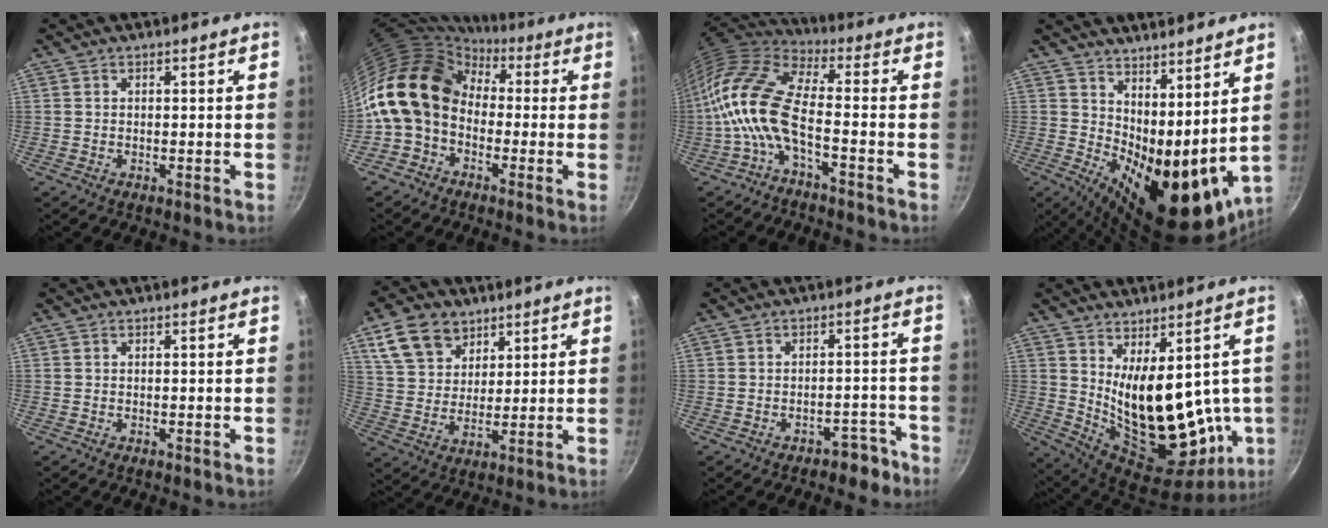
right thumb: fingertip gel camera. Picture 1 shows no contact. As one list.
[{"total": 15.8, "force": [-0.5, 12.2, 10.0], "torque": [-0.159, 0.043, -0.033]}, {"total": 14.8, "force": [-3.7, 6.1, 12.9], "torque": [-0.266, 0.039, -0.091]}, {"total": 18.2, "force": [6.8, 8.4, 14.7], "torque": [-0.189, -0.054, 0.122]}, {"total": 0.0}, {"total": 11.7, "force": [6.5, 8.0, 5.5], "torque": [-0.081, -0.011, 0.123]}, {"total": 4.3, "force": [-3.1, 2.4, 1.6], "torque": [0.011, 0.048, -0.021]}, {"total": 21.0, "force": [3.0, 11.0, 17.7], "torque": [-0.242, -0.064, 0.084]}]